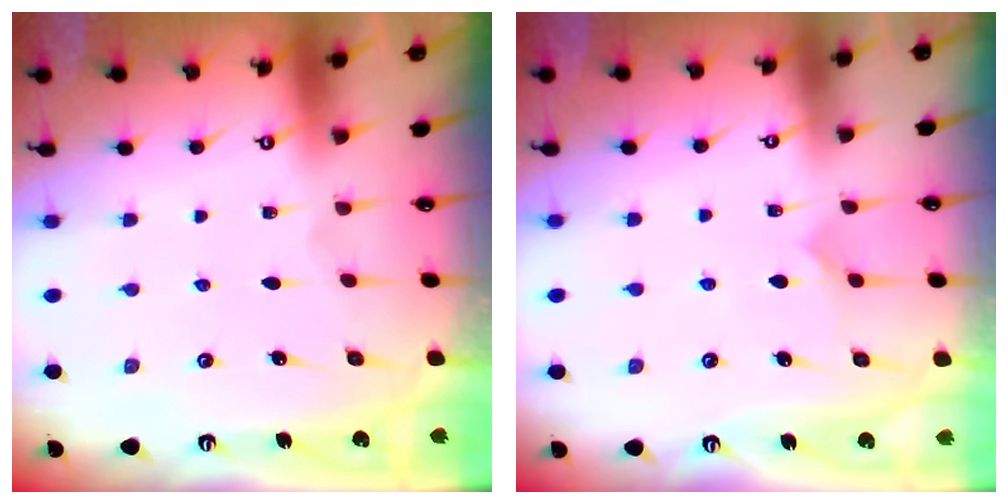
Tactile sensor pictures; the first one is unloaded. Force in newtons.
{"total": 4.9, "press": 4.9, "slide": 0.5}